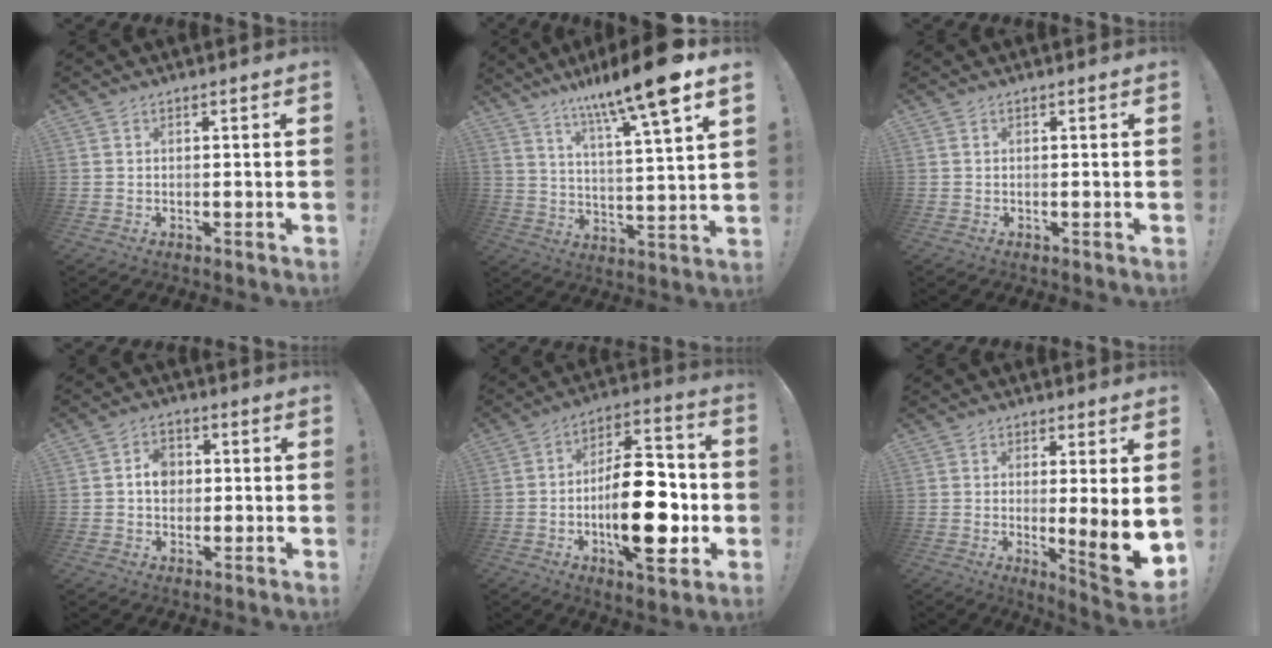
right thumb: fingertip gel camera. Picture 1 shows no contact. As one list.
[{"total": 15.6, "force": [10.7, 0.9, 11.3], "torque": [-0.185, -0.070, 0.162]}, {"total": 0.0}, {"total": 5.7, "force": [0.4, 4.8, 3.1], "torque": [-0.043, 0.005, 0.006]}, {"total": 23.1, "force": [-4.2, 10.1, 20.4], "torque": [-0.334, 0.017, -0.058]}, {"total": 11.2, "force": [-1.1, 1.2, 11.0], "torque": [-0.134, -0.023, -0.012]}]